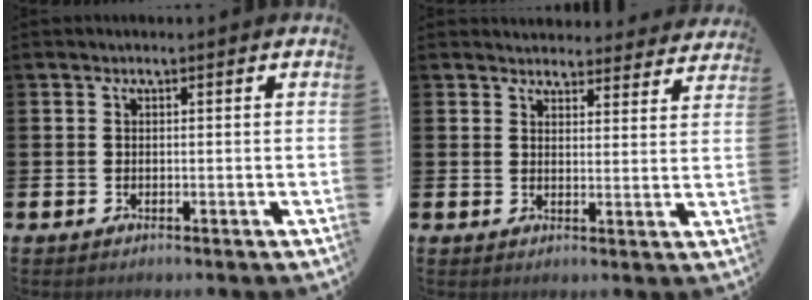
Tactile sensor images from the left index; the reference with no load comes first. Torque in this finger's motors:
{"motor_torque": [1.00, -1.14, 0.35, 0.05]}